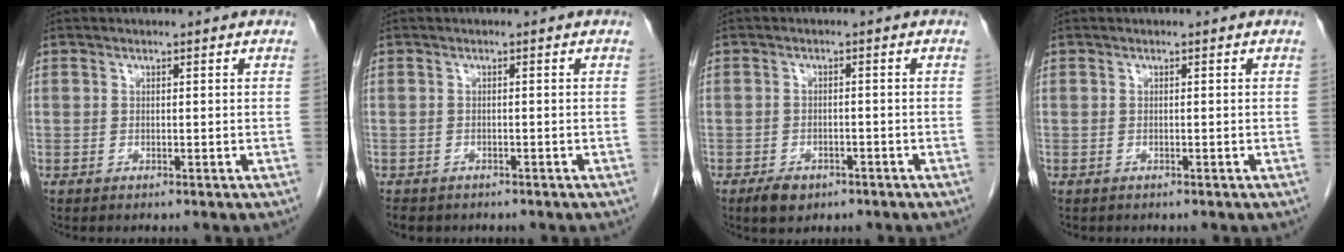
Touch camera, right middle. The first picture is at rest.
{"total": 4.1, "force": [-3.2, 2.1, 1.3], "torque": [-0.026, -0.006, -0.040]}
{"total": 3.4, "force": [-2.3, 2.0, 1.7], "torque": [-0.032, -0.002, -0.027]}
{"total": 0.0}